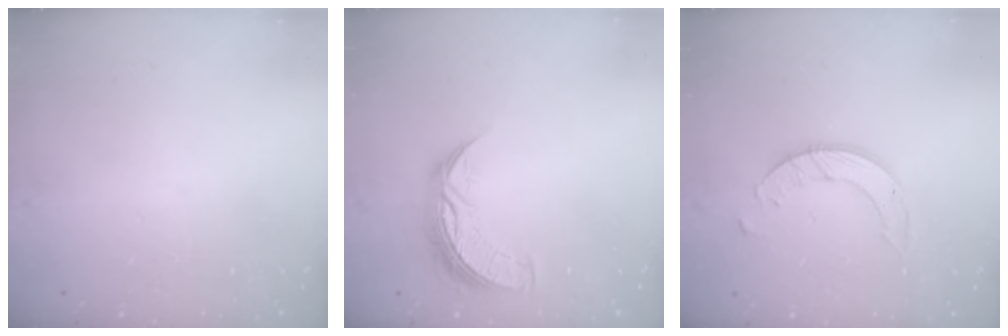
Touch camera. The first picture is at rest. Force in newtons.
{"total": 8.2, "press": 8.2, "slide": 0.7}
{"total": 9.7, "press": 9.6, "slide": 0.8}